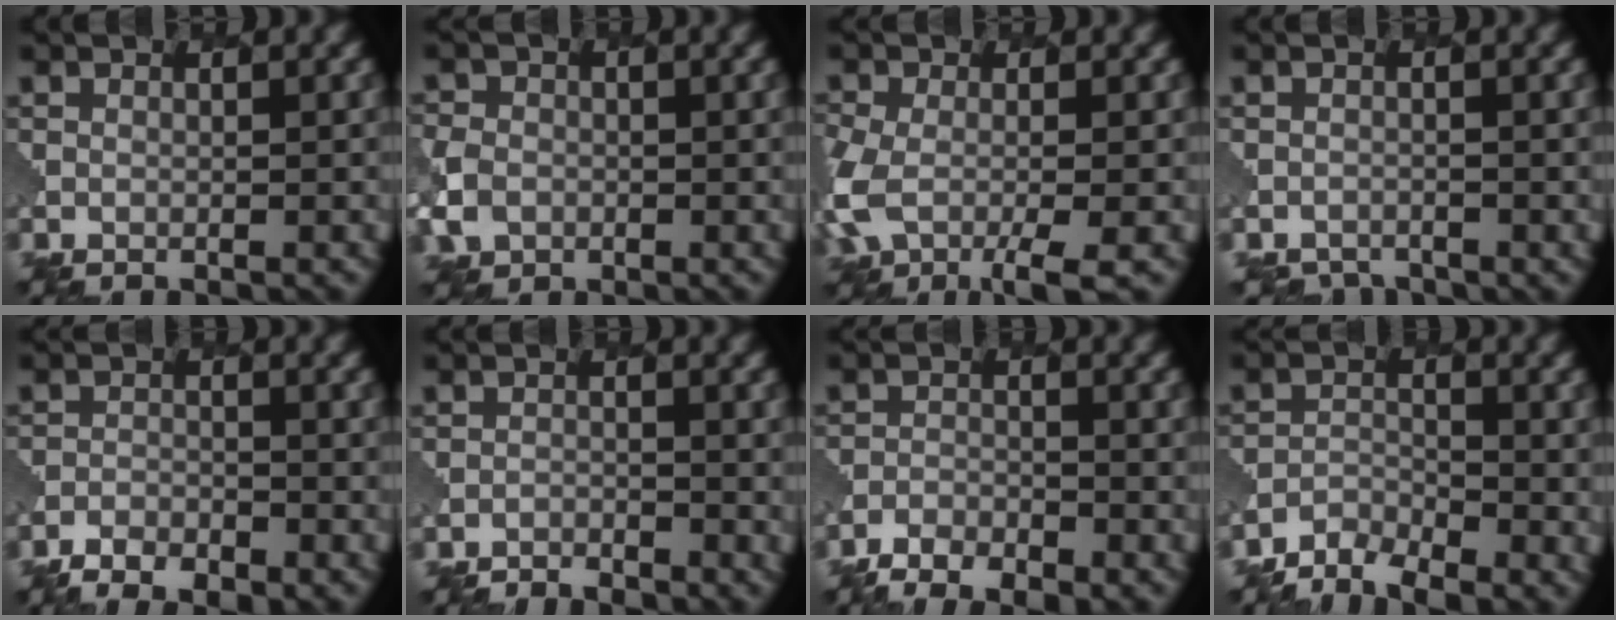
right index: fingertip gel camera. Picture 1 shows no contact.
{"total": 3.9, "force": [-1.1, 3.4, 1.6], "torque": [-0.049, -0.011, -0.028]}
{"total": 6.5, "force": [-2.2, 3.4, 5.0], "torque": [-0.124, -0.017, -0.047]}
{"total": 2.3, "force": [-2.1, 0.8, -0.6], "torque": [0.009, -0.002, -0.031]}
{"total": 5.4, "force": [-4.3, 2.3, 2.5], "torque": [-0.040, -0.013, -0.070]}
{"total": 2.1, "force": [-2.0, 0.8, 0.4], "torque": [-0.012, 0.001, -0.031]}
{"total": 6.1, "force": [-4.8, 2.4, 2.9], "torque": [-0.049, -0.016, -0.082]}
{"total": 5.0, "force": [-3.6, 2.2, 2.6], "torque": [-0.042, -0.005, -0.065]}